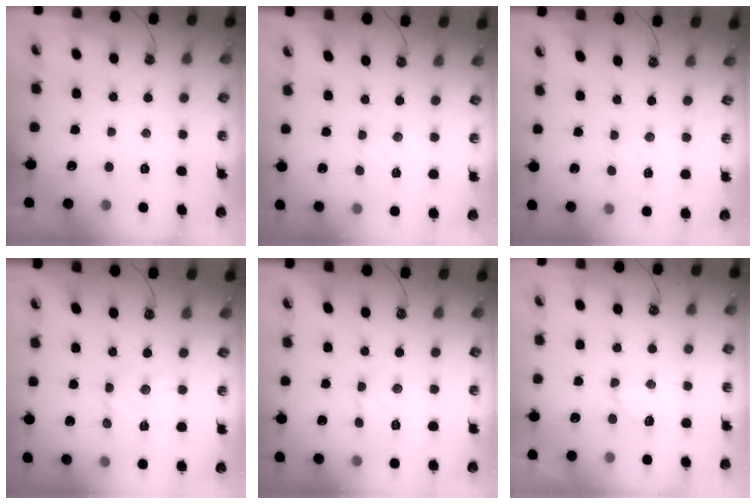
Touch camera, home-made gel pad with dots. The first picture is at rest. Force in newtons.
{"total": 2.2, "press": 2.1, "slide": 0.5}
{"total": 2.0, "press": 1.9, "slide": 0.6}
{"total": 6.8, "press": 6.8, "slide": 0.3}
{"total": 4.2, "press": 4.2, "slide": 0.4}
{"total": 5.5, "press": 5.4, "slide": 1.3}